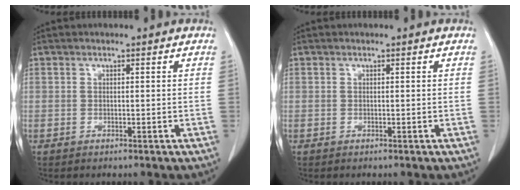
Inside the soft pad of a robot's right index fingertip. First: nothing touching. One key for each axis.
{"total": 0.0}